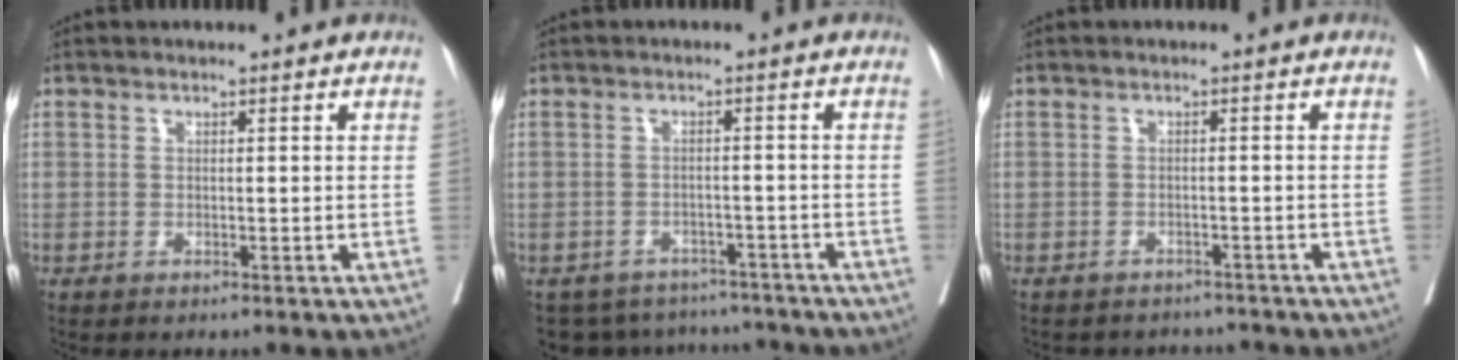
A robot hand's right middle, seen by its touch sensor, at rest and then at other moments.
{"total": 9.5, "force": [-8.5, 4.2, 0.8], "torque": [-0.011, 0.014, -0.105]}
{"total": 4.7, "force": [-4.5, 1.5, -0.3], "torque": [0.005, 0.011, -0.055]}